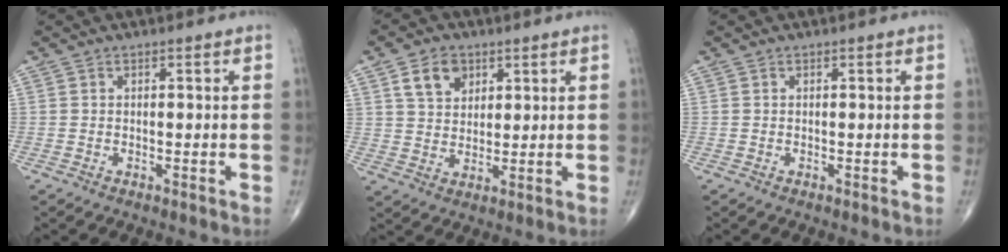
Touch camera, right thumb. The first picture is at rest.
{"total": 7.0, "force": [3.4, 5.0, 3.5], "torque": [-0.041, -0.013, 0.062]}
{"total": 0.0}